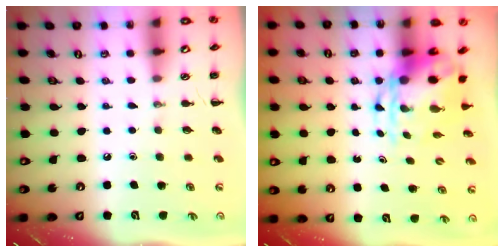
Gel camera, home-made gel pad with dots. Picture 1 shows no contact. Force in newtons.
{"total": 6.3, "press": 6.0, "slide": 1.8}